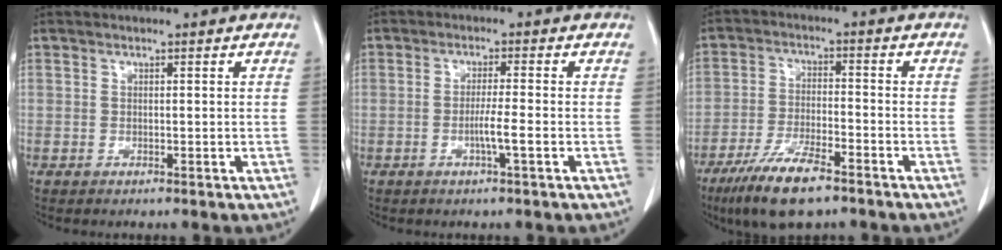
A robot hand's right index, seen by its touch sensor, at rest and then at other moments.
{"total": 3.3, "force": [-1.1, -0.4, 3.1], "torque": [-0.056, -0.004, -0.021]}
{"total": 10.1, "force": [-7.0, 2.2, 7.0], "torque": [-0.134, -0.020, -0.124]}